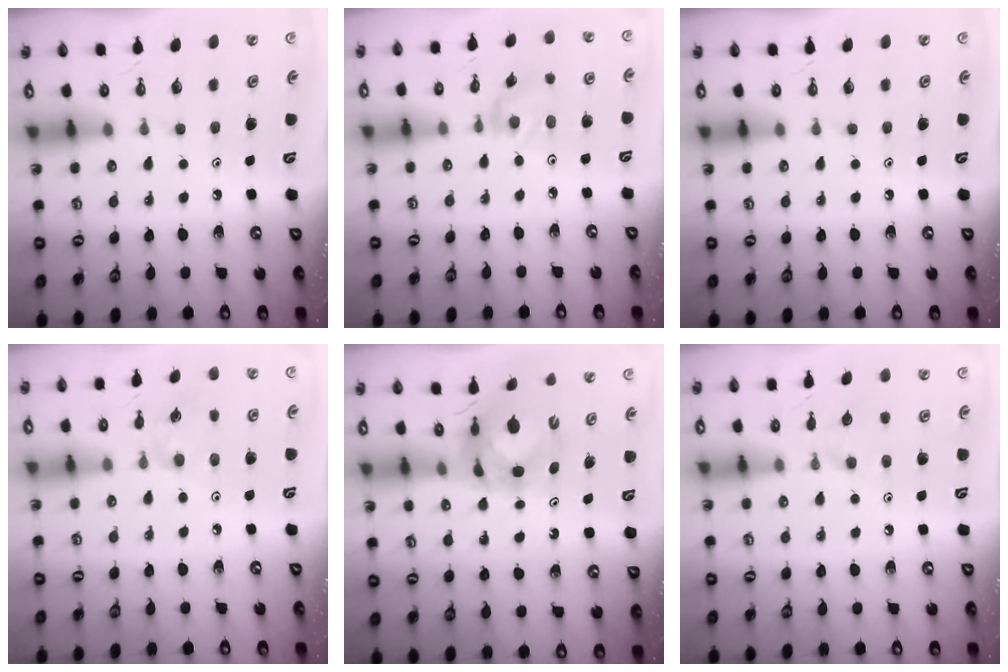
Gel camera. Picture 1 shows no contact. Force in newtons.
{"total": 1.5, "press": 1.4, "slide": 0.3}
{"total": 0.0}
{"total": 2.5, "press": 2.5, "slide": 0.5}
{"total": 7.0, "press": 7.0, "slide": 0.9}
{"total": 3.2, "press": 3.2, "slide": 0.7}